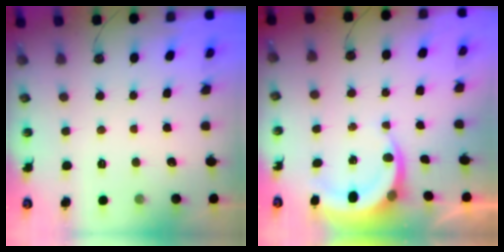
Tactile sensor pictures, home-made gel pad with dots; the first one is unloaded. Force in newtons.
{"total": 4.7, "press": 4.7, "slide": 0.2}